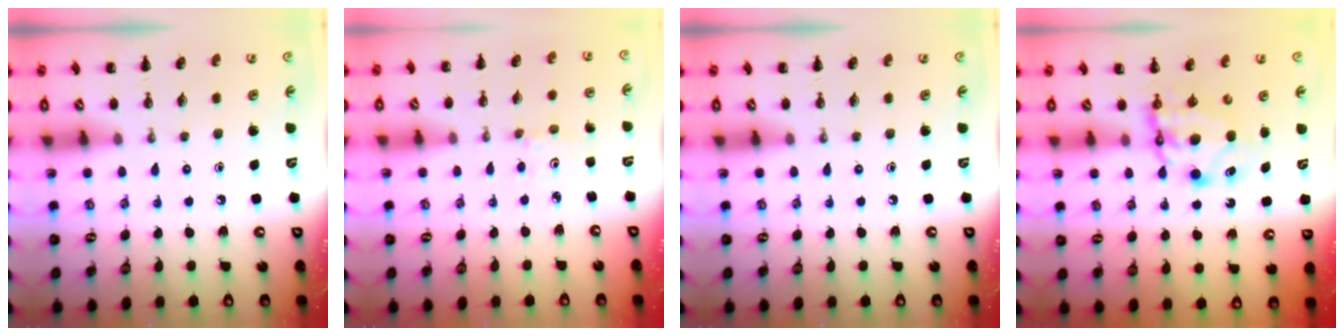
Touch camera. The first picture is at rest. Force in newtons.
{"total": 2.7, "press": 2.6, "slide": 0.8}
{"total": 0.0}
{"total": 7.6, "press": 7.5, "slide": 1.2}